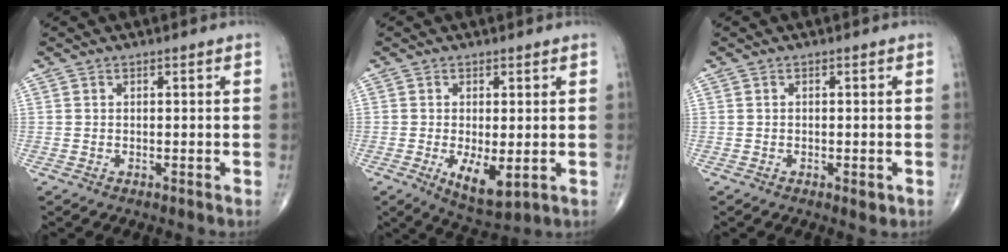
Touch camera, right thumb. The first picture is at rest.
{"total": 7.0, "force": [-1.4, 2.8, 6.3], "torque": [-0.103, -0.021, -0.013]}
{"total": 1.6, "force": [-0.6, 0.7, 1.3], "torque": [-0.016, -0.002, -0.006]}